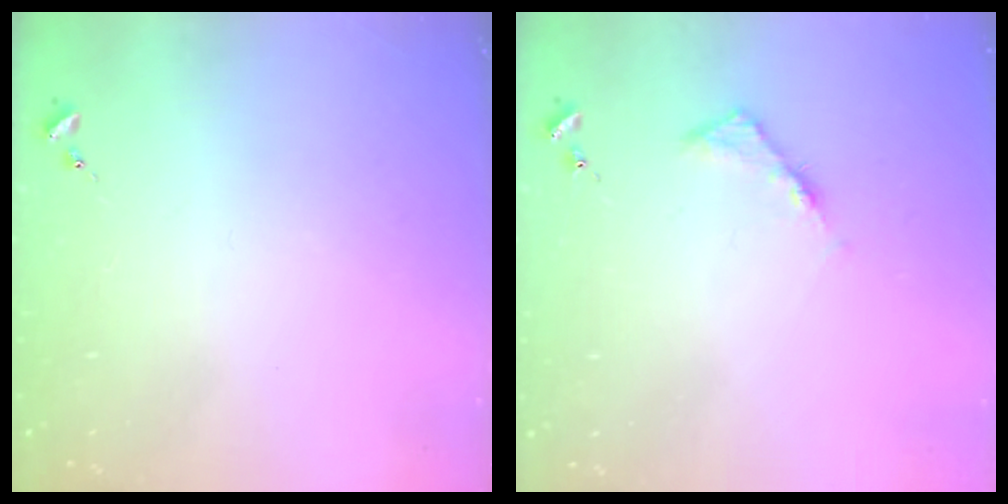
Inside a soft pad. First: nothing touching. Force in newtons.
{"total": 4.1, "press": 4.0, "slide": 0.5}